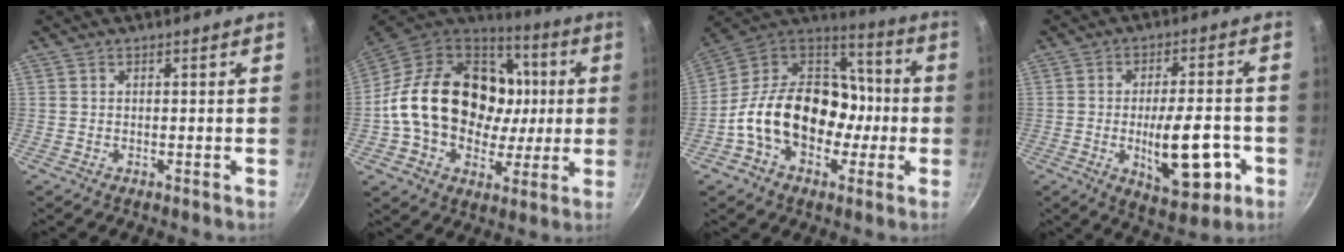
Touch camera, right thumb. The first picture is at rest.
{"total": 27.9, "force": [2.1, 20.9, 18.3], "torque": [-0.293, 0.030, 0.042]}
{"total": 22.8, "force": [-4.5, 16.8, 14.8], "torque": [-0.204, 0.066, -0.082]}
{"total": 14.2, "force": [-3.7, 6.0, 12.3], "torque": [-0.153, 0.012, -0.042]}